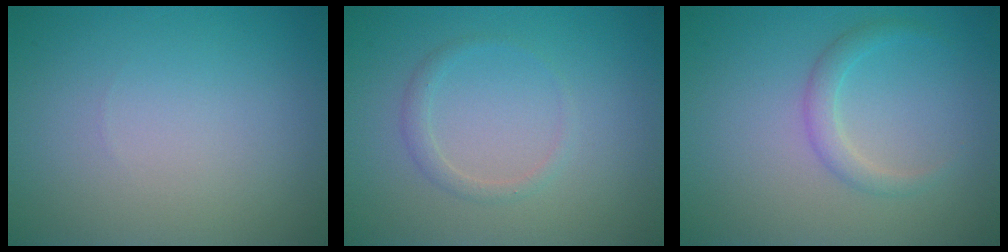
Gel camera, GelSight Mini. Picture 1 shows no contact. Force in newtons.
{"total": 1.2, "press": 1.2, "slide": 0.2}
{"total": 1.7, "press": 1.7, "slide": 0.1}